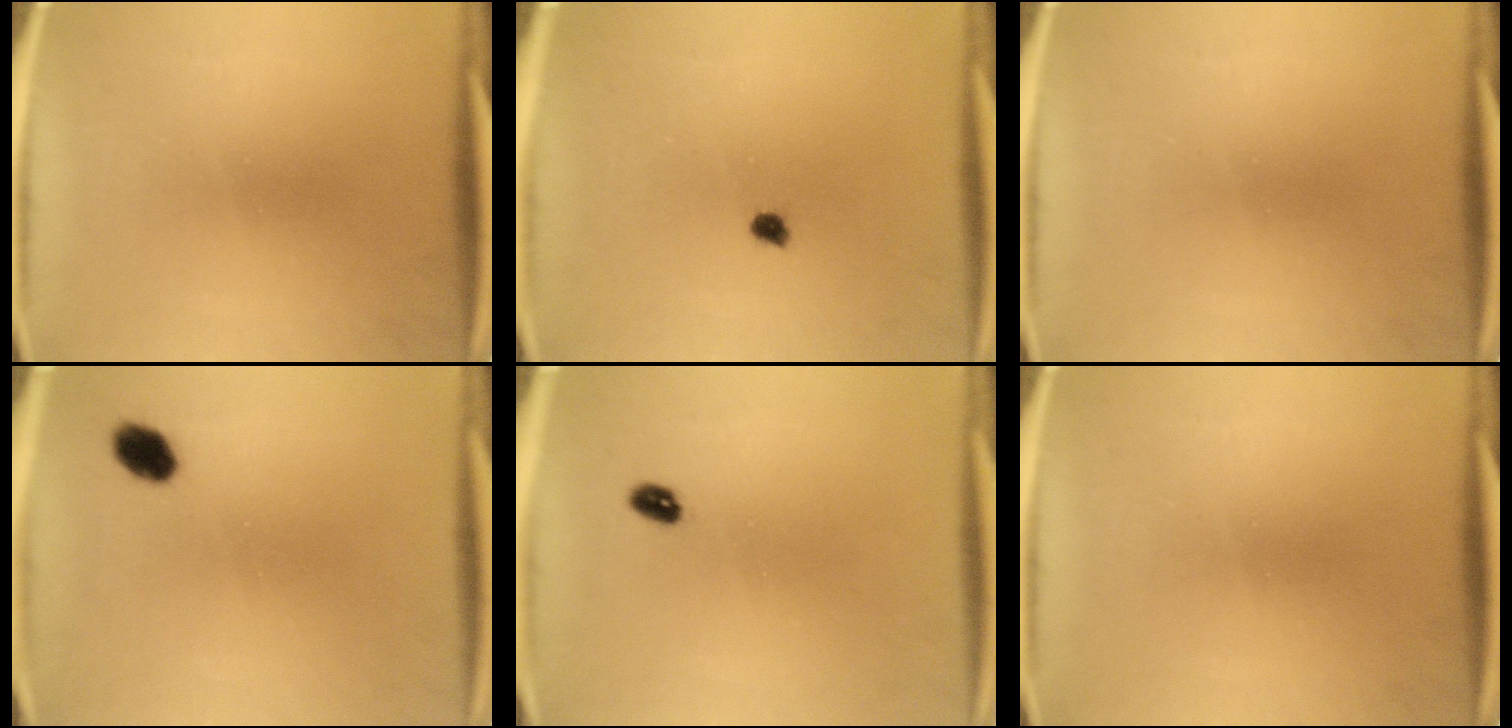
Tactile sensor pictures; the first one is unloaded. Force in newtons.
{"total": 1.4}
{"total": 0.0}
{"total": 4.0}
{"total": 1.9}
{"total": 0.0}